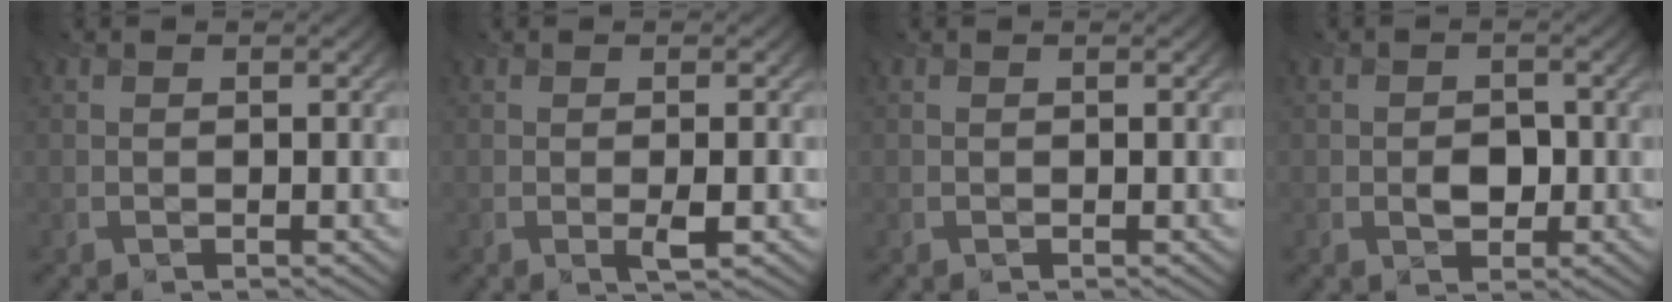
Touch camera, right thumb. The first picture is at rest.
{"total": 1.8, "force": [-0.2, 0.3, 1.8], "torque": [-0.033, -0.004, -0.001]}
{"total": 0.0}
{"total": 2.7, "force": [-0.4, 2.1, 1.7], "torque": [-0.031, -0.009, -0.008]}